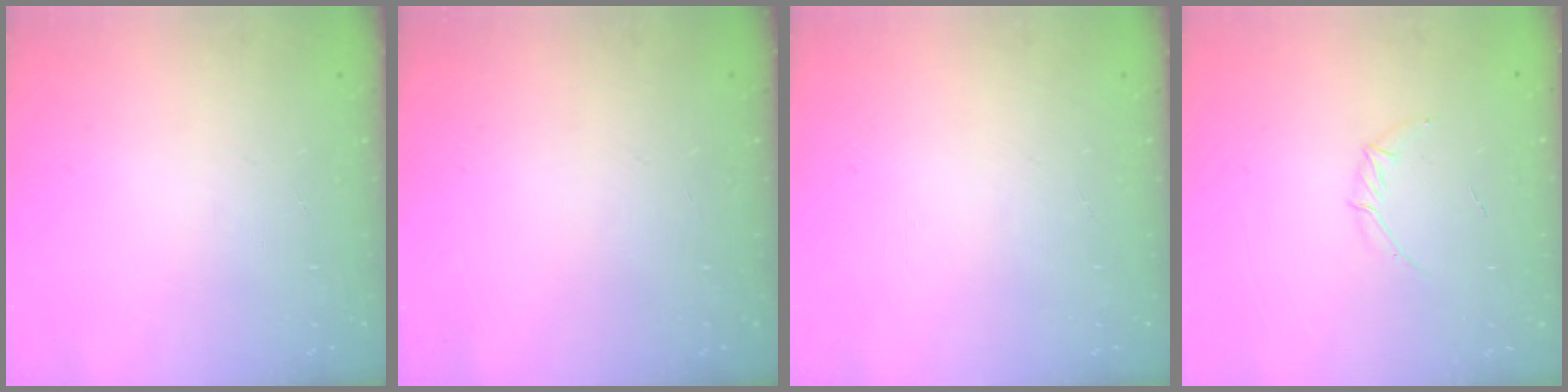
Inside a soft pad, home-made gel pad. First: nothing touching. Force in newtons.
{"total": 0.0}
{"total": 0.0}
{"total": 4.1, "press": 3.9, "slide": 1.0}